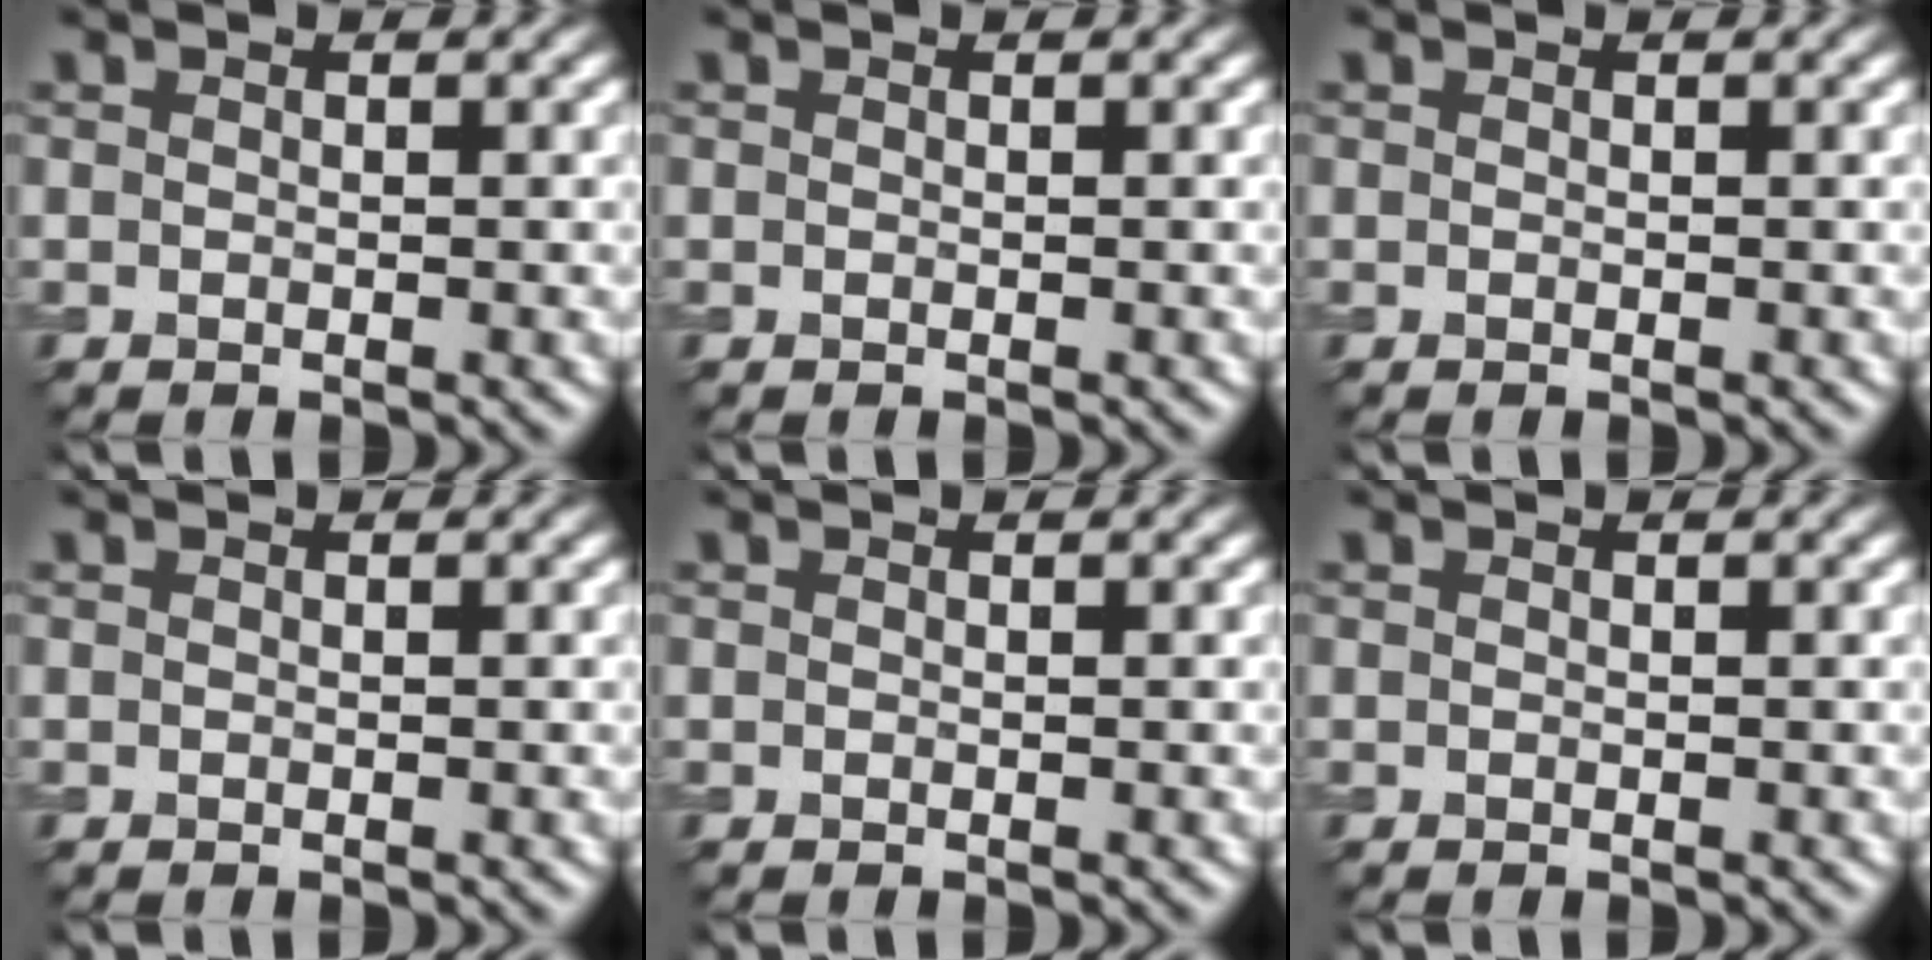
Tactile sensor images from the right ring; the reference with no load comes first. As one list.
[{"total": 0.0}, {"total": 0.0}, {"total": 0.0}, {"total": 0.0}, {"total": 0.0}]